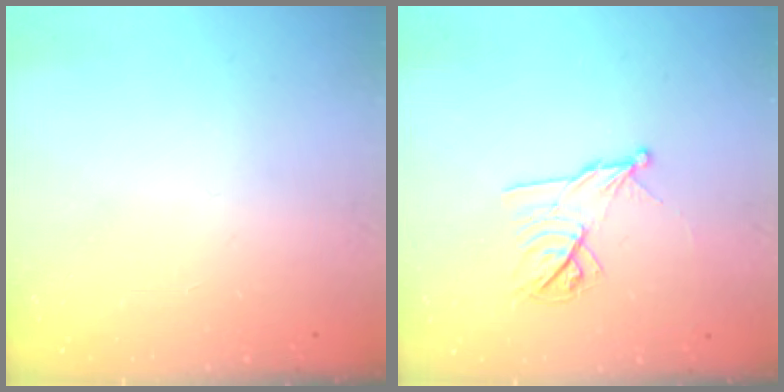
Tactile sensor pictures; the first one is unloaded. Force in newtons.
{"total": 11.3, "press": 11.3, "slide": 0.5}